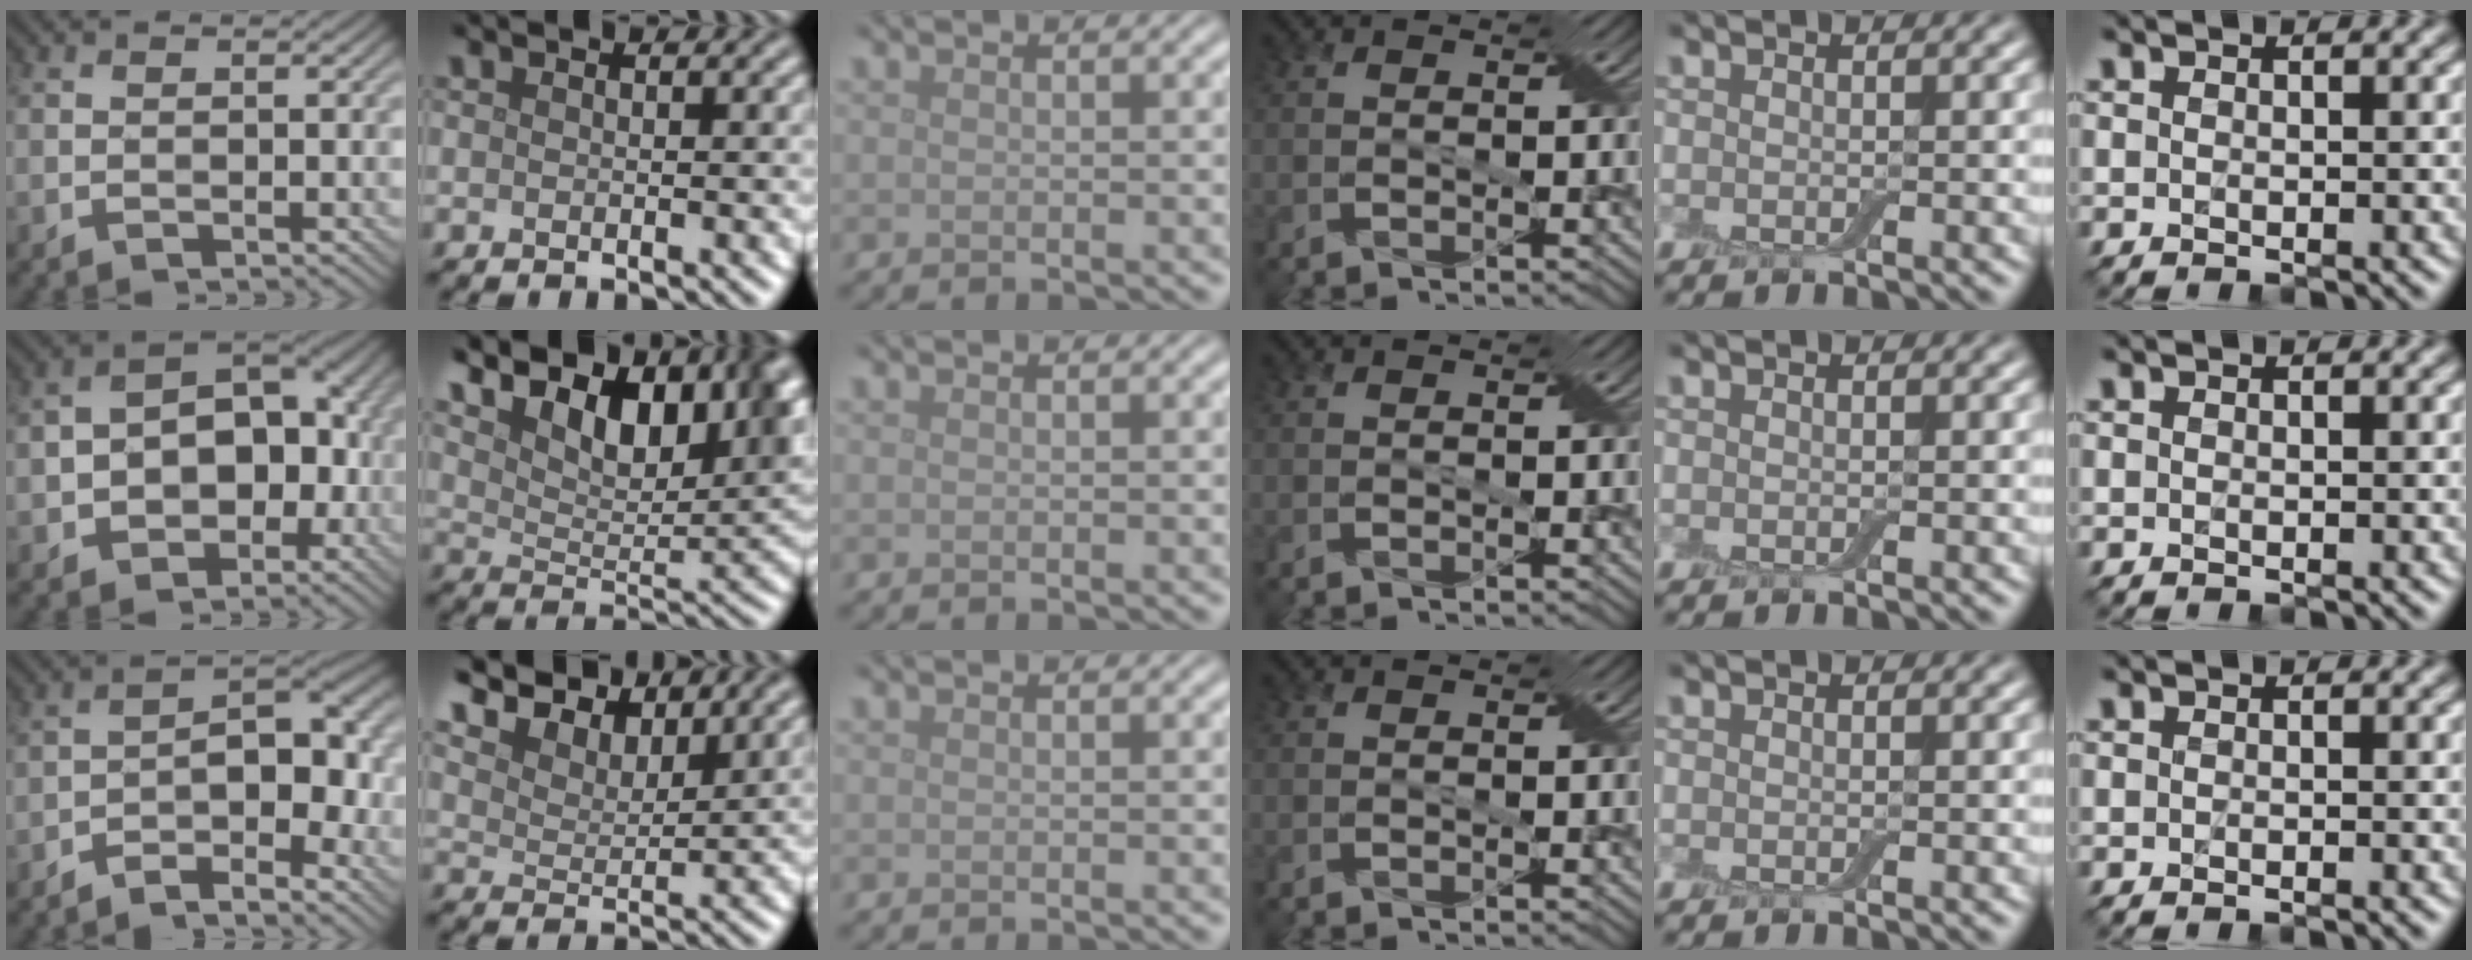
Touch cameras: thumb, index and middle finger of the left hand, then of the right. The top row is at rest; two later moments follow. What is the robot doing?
{"motion": "insert", "object": "backpack"}